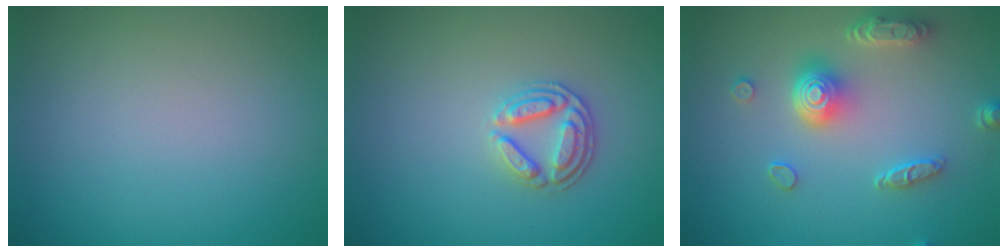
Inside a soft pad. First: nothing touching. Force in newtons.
{"total": 2.7, "press": 2.6, "slide": 0.9}
{"total": 4.8, "press": 3.7, "slide": 3.0}